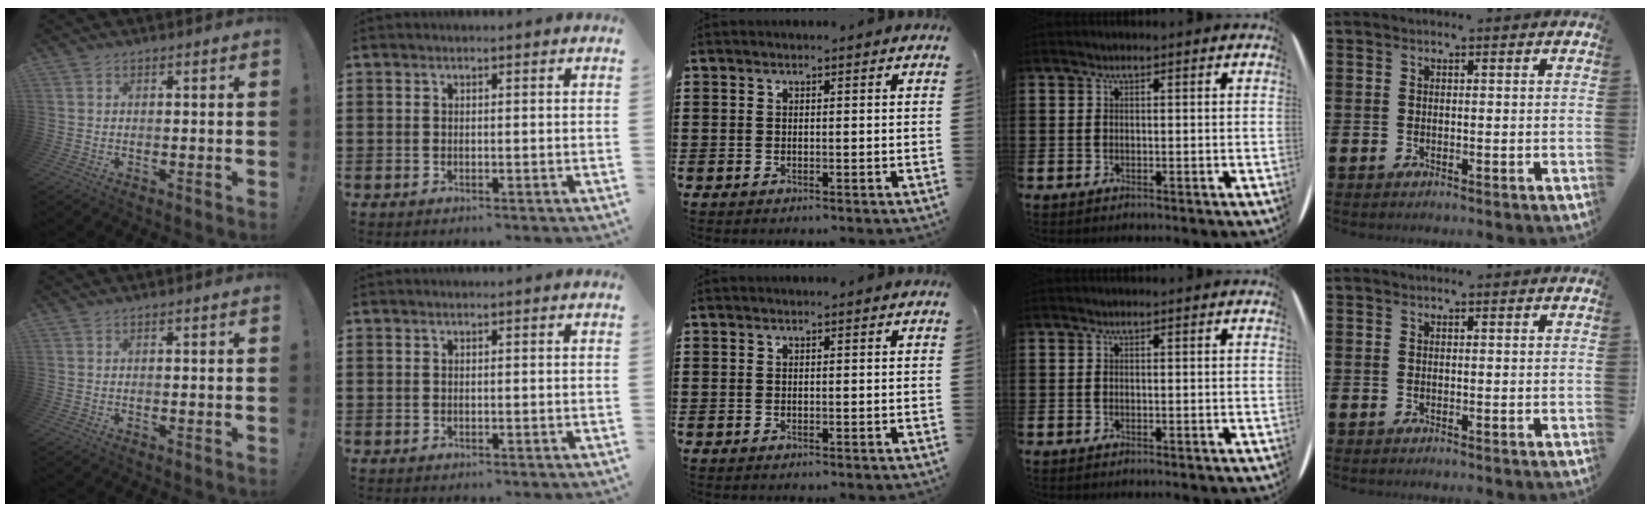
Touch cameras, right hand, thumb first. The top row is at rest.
{}